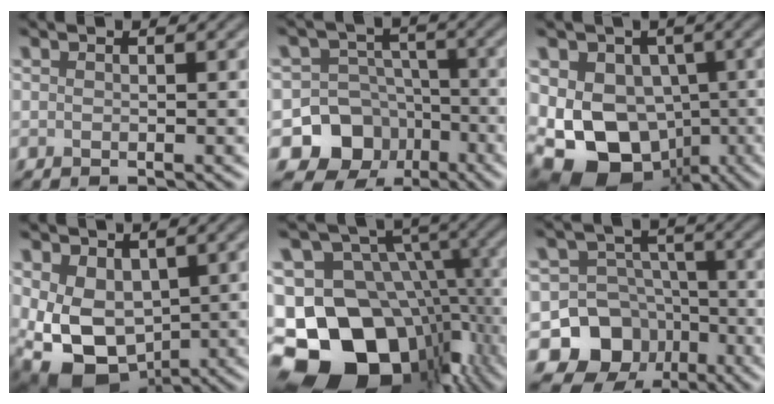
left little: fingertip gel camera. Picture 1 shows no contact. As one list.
[{"total": 10.2, "force": [-5.1, 8.6, 1.9], "torque": [-0.023, -0.015, -0.109]}, {"total": 13.0, "force": [-3.0, 9.9, 7.8], "torque": [-0.105, -0.004, -0.065]}, {"total": 9.3, "force": [-1.5, 6.8, 6.1], "torque": [-0.125, -0.029, -0.003]}, {"total": 20.2, "force": [-6.8, 15.4, 11.3], "torque": [-0.197, -0.007, -0.097]}, {"total": 11.9, "force": [-6.3, 9.8, 2.4], "torque": [-0.043, -0.018, -0.125]}]